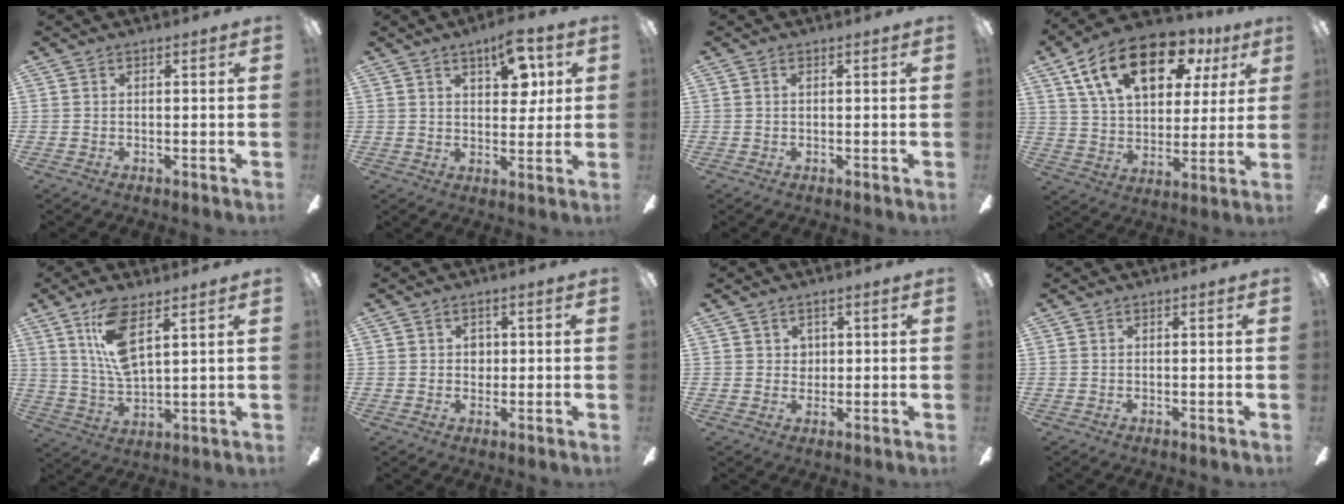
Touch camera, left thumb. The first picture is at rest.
{"total": 9.8, "force": [5.1, 4.5, 7.0], "torque": [-0.086, -0.016, 0.083]}
{"total": 0.7, "force": [0.2, 0.3, 0.7], "torque": [-0.014, 0.004, 0.002]}
{"total": 20.6, "force": [11.0, 11.5, 13.1], "torque": [-0.224, -0.030, 0.192]}
{"total": 12.0, "force": [6.5, 4.4, 9.0], "torque": [-0.176, -0.016, 0.115]}
{"total": 2.5, "force": [0.3, 2.2, 1.3], "torque": [-0.020, 0.004, 0.002]}
{"total": 2.3, "force": [1.2, 2.0, 0.3], "torque": [0.003, -0.001, 0.018]}
{"total": 0.0}